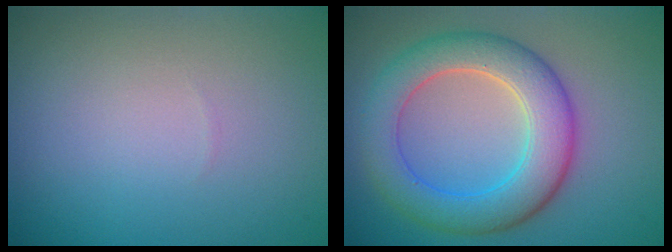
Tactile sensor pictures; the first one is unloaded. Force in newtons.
{"total": 6.6, "press": 6.6, "slide": 0.3}